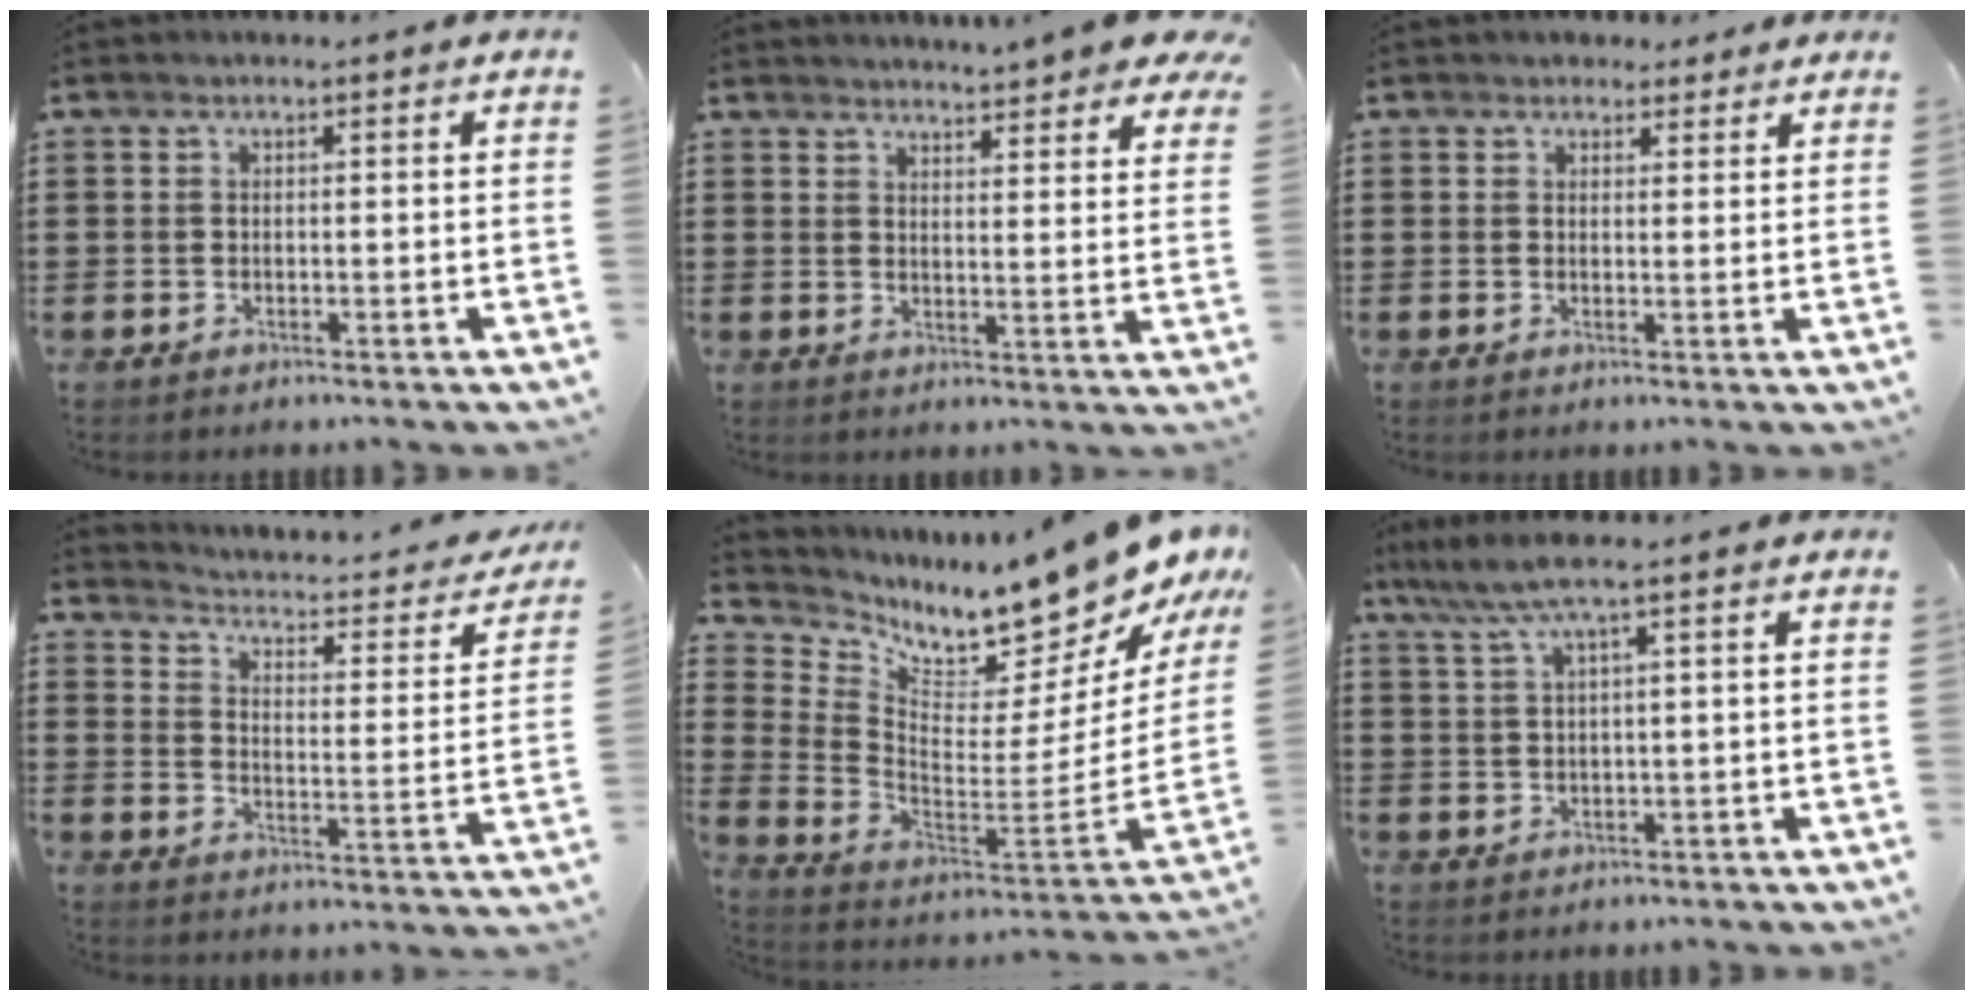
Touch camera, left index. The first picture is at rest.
{"total": 5.1, "force": [5.0, 0.0, 1.2], "torque": [-0.027, -0.028, 0.087]}
{"total": 2.3, "force": [1.9, 1.3, 0.2], "torque": [-0.003, 0.003, 0.035]}
{"total": 1.8, "force": [1.6, 0.2, 0.8], "torque": [-0.034, -0.027, 0.014]}
{"total": 11.4, "force": [11.0, 1.0, 3.0], "torque": [-0.074, -0.107, 0.179]}
{"total": 4.4, "force": [2.1, 0.1, 3.8], "torque": [-0.088, -0.002, 0.033]}